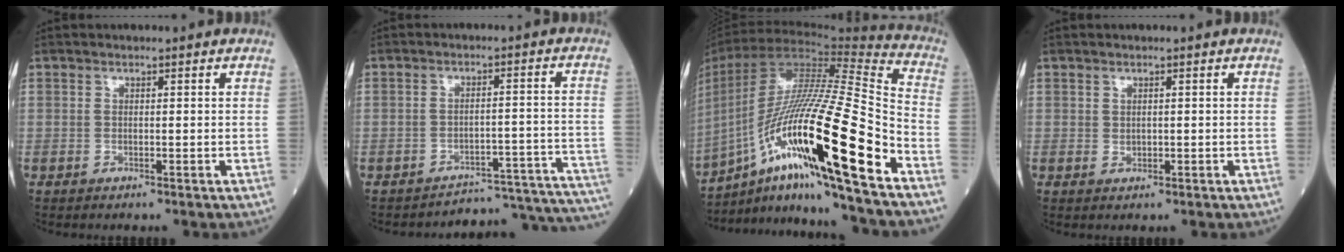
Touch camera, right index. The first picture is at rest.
{"total": 15.9, "force": [-15.8, 0.5, 0.8], "torque": [0.024, 0.041, -0.190]}
{"total": 28.2, "force": [-12.2, 1.4, 25.4], "torque": [-0.466, -0.031, -0.214]}
{"total": 0.7, "force": [0.1, 0.6, 0.4], "torque": [-0.006, 0.000, 0.002]}